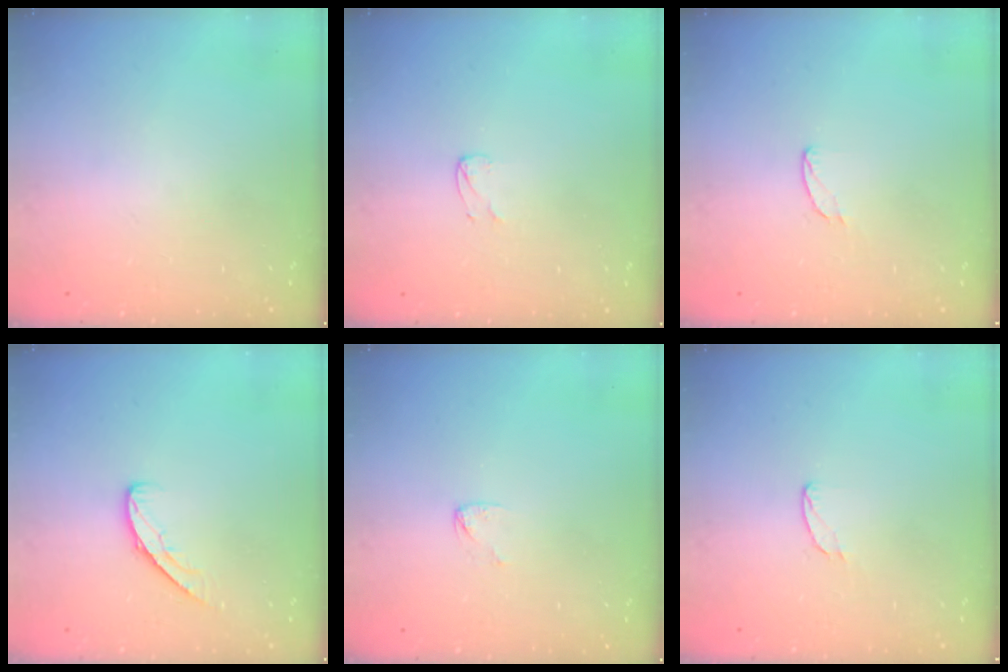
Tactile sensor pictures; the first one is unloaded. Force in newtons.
{"total": 3.1, "press": 3.1, "slide": 0.3}
{"total": 5.5, "press": 5.5, "slide": 0.5}
{"total": 5.2, "press": 5.2, "slide": 0.3}
{"total": 3.5, "press": 3.5, "slide": 0.2}
{"total": 5.5, "press": 5.5, "slide": 0.5}